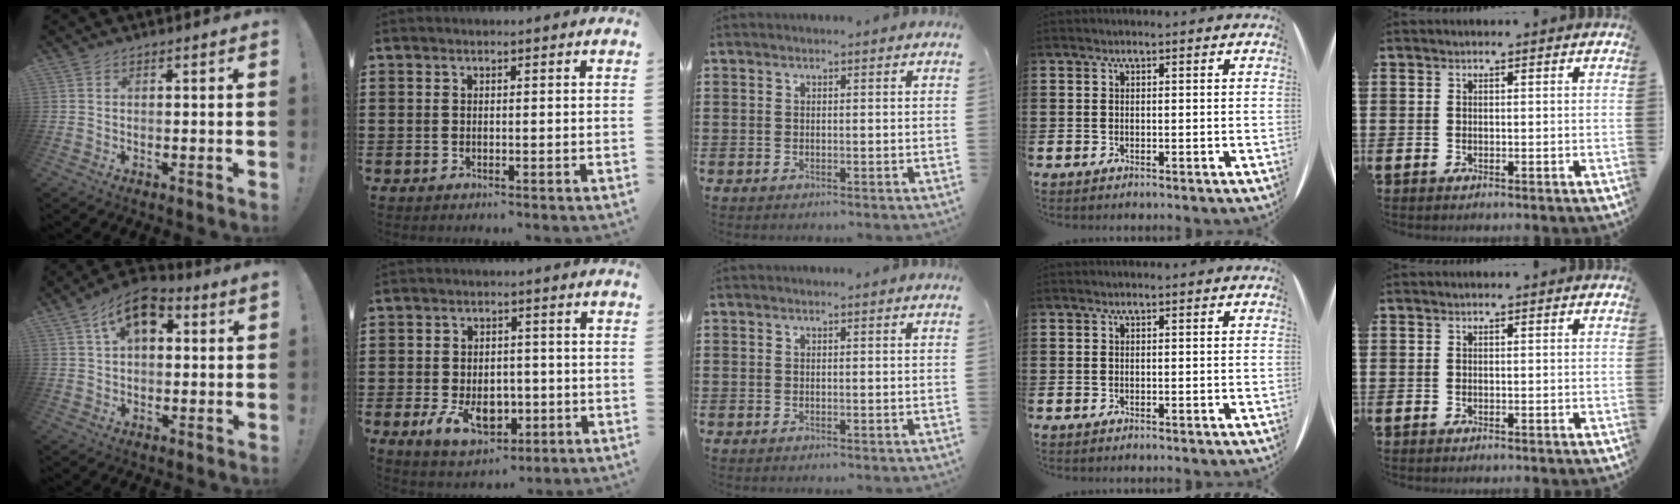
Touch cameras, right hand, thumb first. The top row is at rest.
{"thumb": {"total": 10.3, "force": [4.2, 6.1, 7.2], "torque": [-0.118, 0.001, 0.077]}, "index": {"total": 6.9, "force": [-2.2, 4.4, 4.8], "torque": [-0.085, -0.002, -0.044]}}